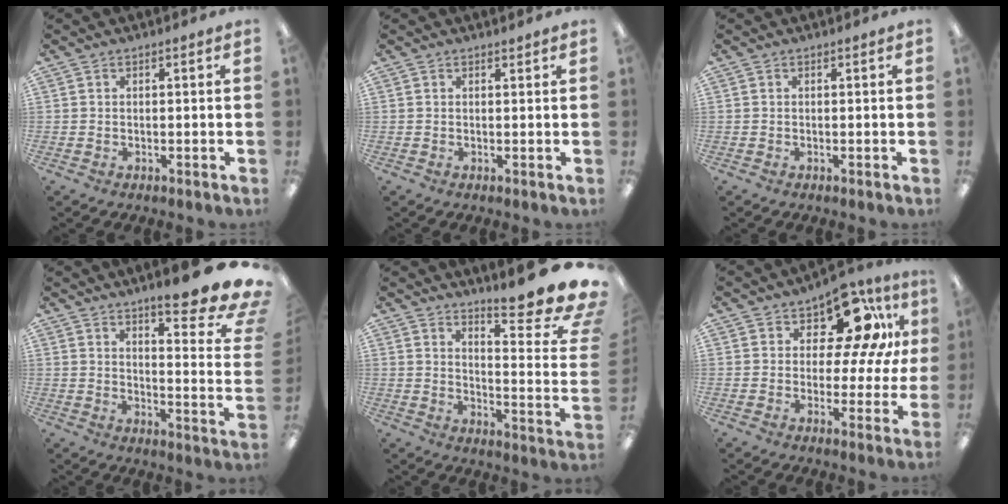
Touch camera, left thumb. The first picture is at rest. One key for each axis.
{"total": 0.6, "fx": 0.6, "fy": 0.1, "fz": 0.2, "tx": -0.004, "ty": 0.000, "tz": 0.011}
{"total": 0.0}
{"total": 12.8, "fx": 9.9, "fy": 1.9, "fz": 7.9, "tx": -0.098, "ty": -0.085, "tz": 0.159}
{"total": 14.1, "fx": 11.4, "fy": 2.0, "fz": 8.1, "tx": -0.095, "ty": -0.118, "tz": 0.178}
{"total": 13.7, "fx": 7.6, "fy": 6.2, "fz": 9.5, "tx": -0.152, "ty": -0.042, "tz": 0.130}